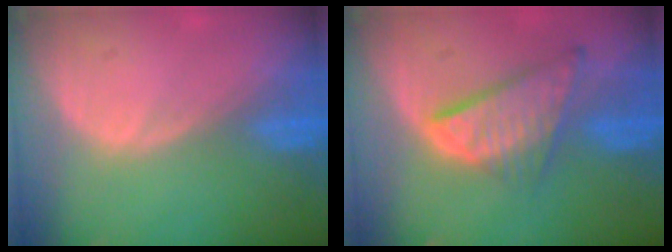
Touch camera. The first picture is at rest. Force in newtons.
{"total": 8.7, "press": 7.4, "slide": 4.6}